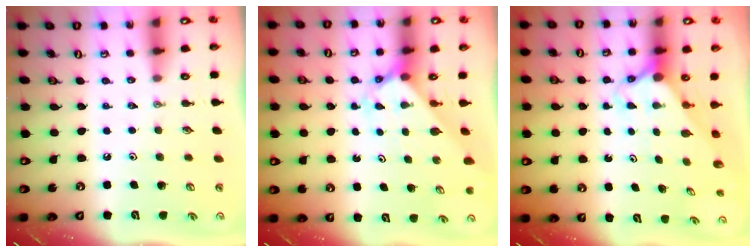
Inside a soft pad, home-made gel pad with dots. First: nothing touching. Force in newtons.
{"total": 2.3, "press": 2.3, "slide": 0.2}
{"total": 2.6, "press": 2.6, "slide": 0.2}